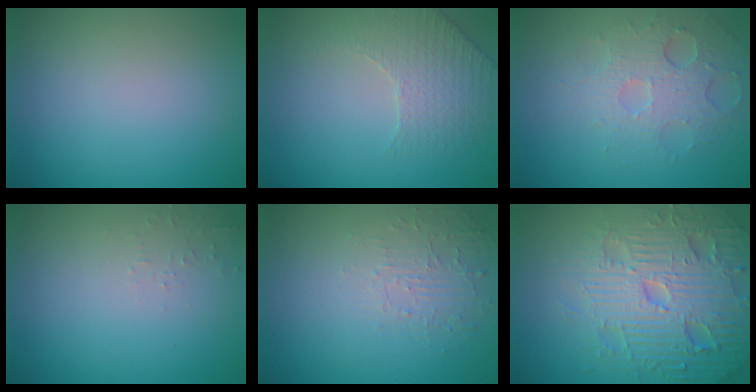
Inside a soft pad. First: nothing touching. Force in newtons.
{"total": 2.2, "press": 2.0, "slide": 1.0}
{"total": 3.9, "press": 3.6, "slide": 1.5}
{"total": 0.8, "press": 0.7, "slide": 0.1}
{"total": 1.8, "press": 0.7, "slide": 1.7}
{"total": 7.8, "press": 7.6, "slide": 1.9}